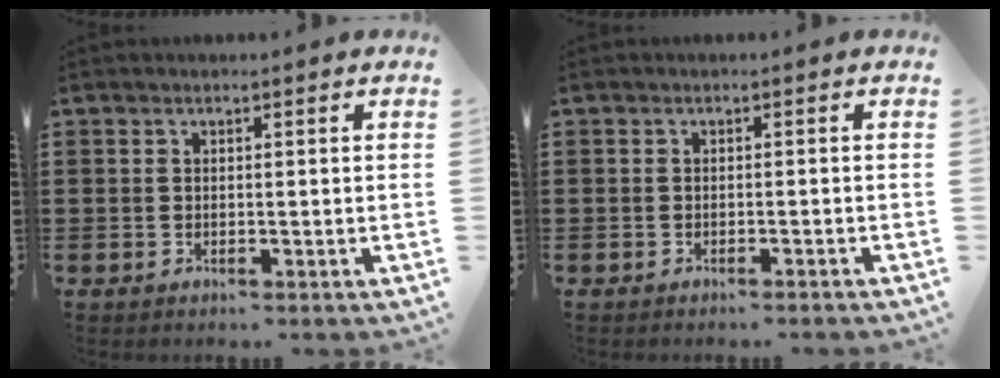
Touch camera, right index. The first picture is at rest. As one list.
[{"total": 0.7, "force": [-0.6, -0.3, 0.3], "torque": [-0.006, -0.004, -0.011]}]